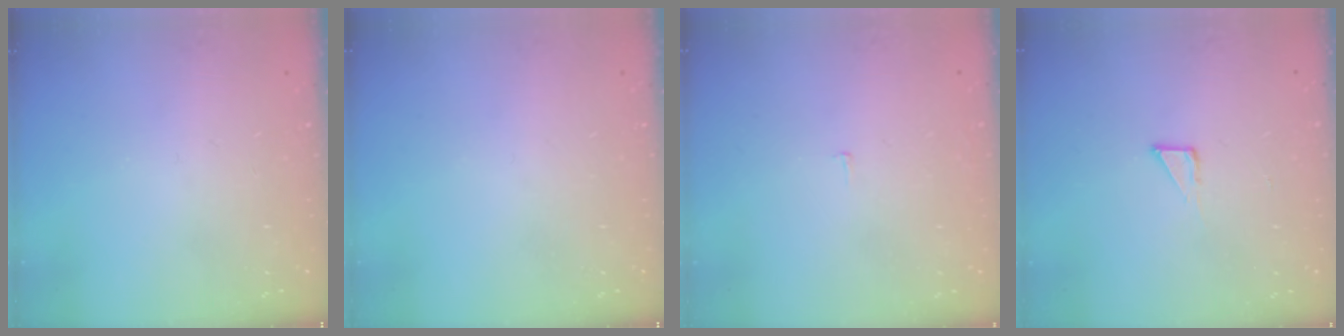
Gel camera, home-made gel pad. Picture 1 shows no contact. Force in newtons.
{"total": 0.0}
{"total": 2.2, "press": 2.2, "slide": 0.1}
{"total": 2.8, "press": 2.8, "slide": 0.2}